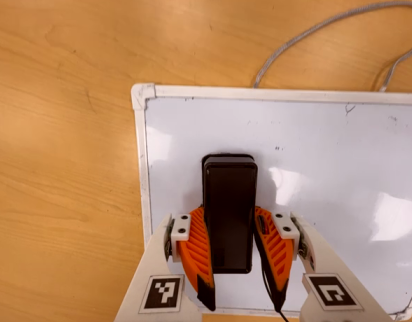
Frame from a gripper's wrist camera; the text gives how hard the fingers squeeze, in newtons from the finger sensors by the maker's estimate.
{"total": 12.9, "left": 13.4, "right": 12.4}